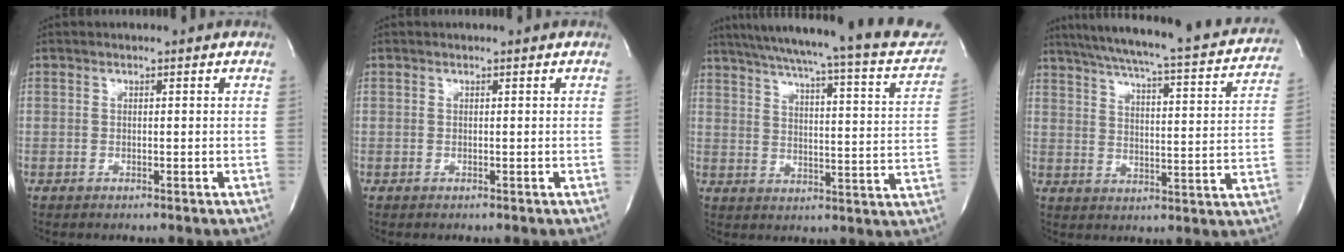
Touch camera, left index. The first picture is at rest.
{"total": 0.0}
{"total": 27.6, "force": [24.0, 2.9, 13.3], "torque": [-0.194, -0.043, 0.286]}
{"total": 26.9, "force": [24.2, 2.8, 11.5], "torque": [-0.181, -0.041, 0.299]}